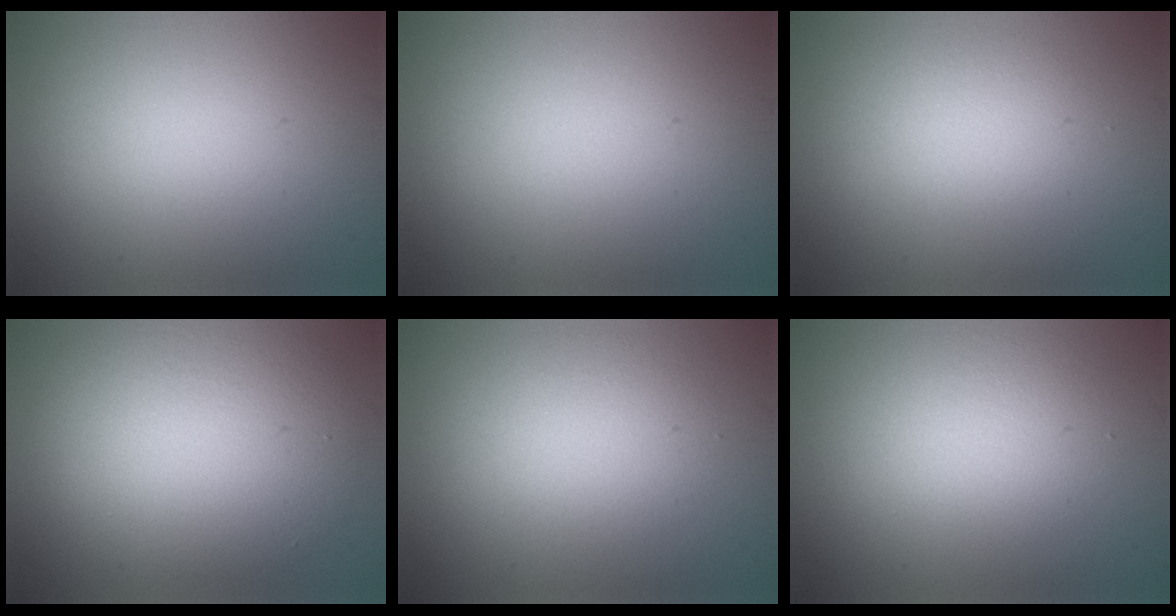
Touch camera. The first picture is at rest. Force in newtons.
{"total": 0.0}
{"total": 1.6, "press": 1.6, "slide": 0.1}
{"total": 7.1, "press": 7.1, "slide": 0.5}
{"total": 2.7, "press": 2.7, "slide": 0.1}
{"total": 2.9, "press": 2.9, "slide": 0.0}